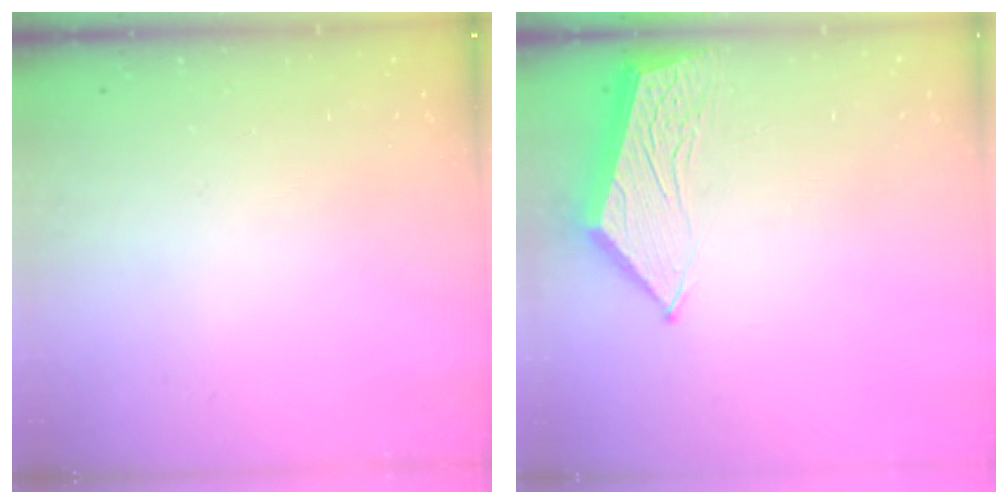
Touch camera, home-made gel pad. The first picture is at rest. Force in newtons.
{"total": 5.9, "press": 5.9, "slide": 0.6}